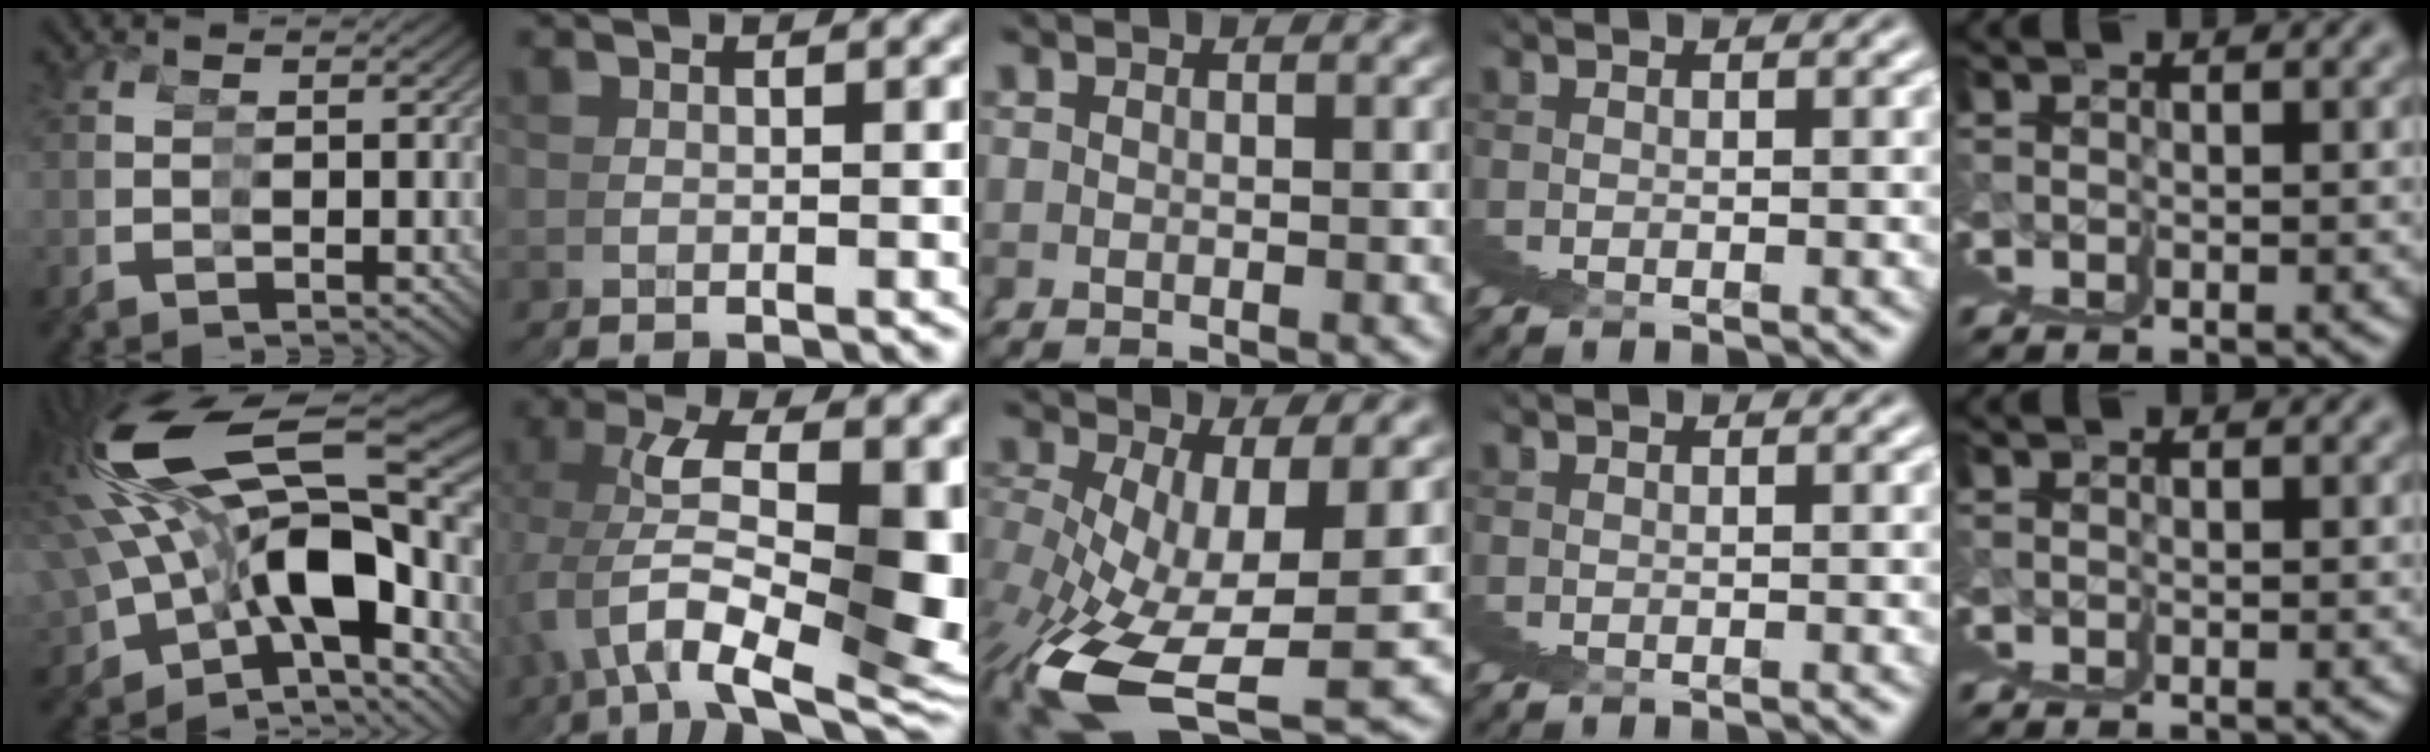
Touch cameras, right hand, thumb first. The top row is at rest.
{"thumb": {"total": 14.4, "force": [1.5, 8.7, 11.5], "torque": [-0.255, 0.001, 0.032]}, "index": {"total": 9.5, "force": [0.6, 3.3, 8.8], "torque": [-0.155, 0.004, 0.013]}, "middle": {"total": 10.2, "force": [-3.6, 5.1, 8.1], "torque": [-0.167, -0.070, -0.019]}}